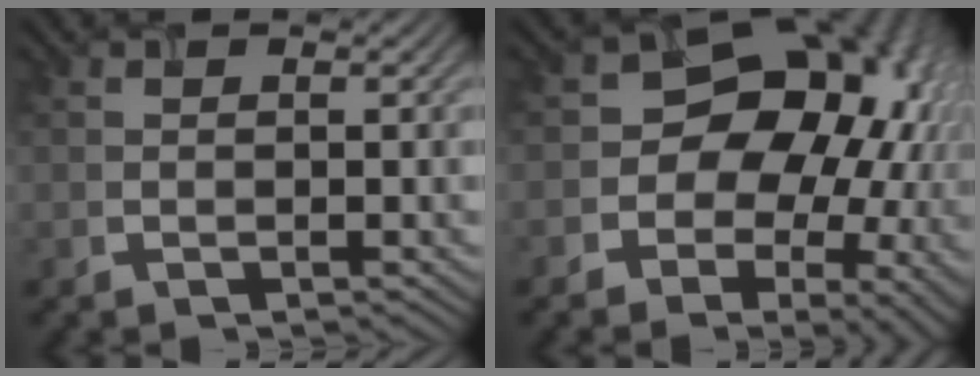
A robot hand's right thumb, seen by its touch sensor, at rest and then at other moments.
{"total": 18.0, "force": [-0.5, 14.4, 10.8], "torque": [-0.139, -0.006, -0.017]}